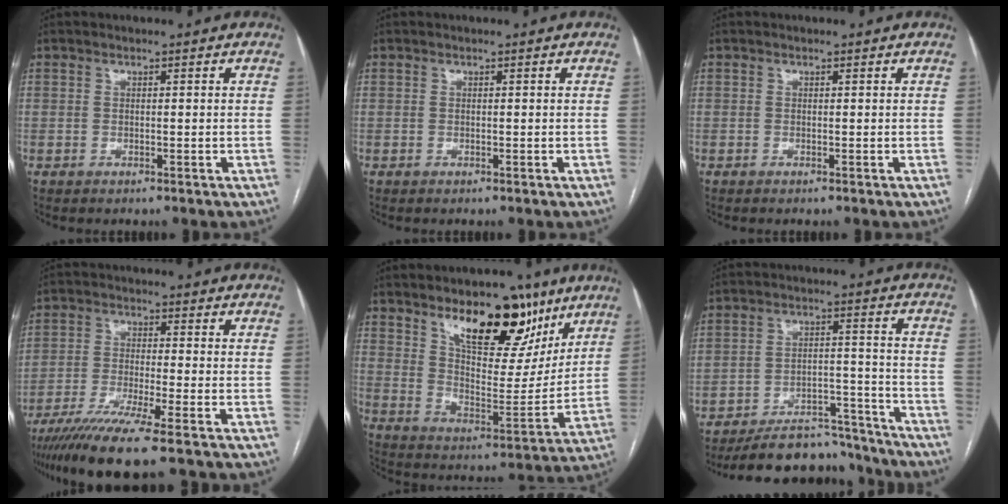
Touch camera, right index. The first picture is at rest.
{"total": 0.0}
{"total": 0.0}
{"total": 10.5, "force": [-7.9, -1.2, 6.8], "torque": [-0.111, -0.031, -0.132]}
{"total": 16.7, "force": [11.0, 6.3, 10.9], "torque": [-0.146, -0.013, 0.182]}
{"total": 14.9, "force": [-14.0, 3.9, 3.1], "torque": [-0.034, 0.028, -0.203]}